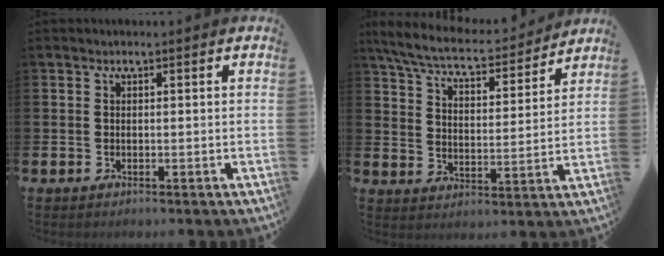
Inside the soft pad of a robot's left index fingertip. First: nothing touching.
{"total": 7.4, "force": [6.8, 1.3, 2.5], "torque": [-0.081, -0.045, 0.115]}